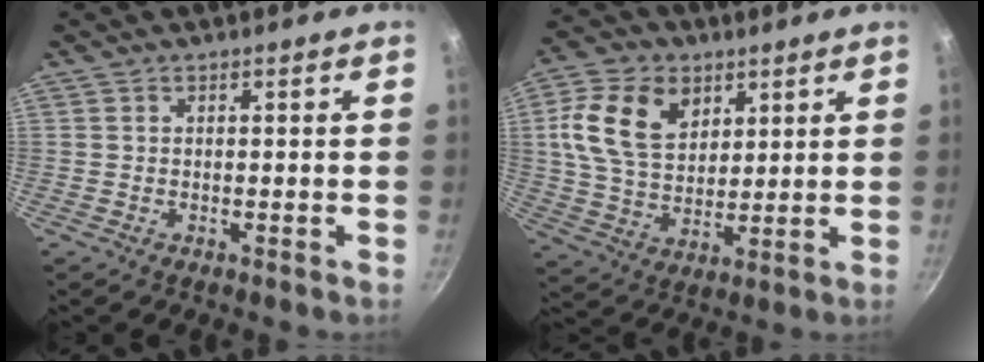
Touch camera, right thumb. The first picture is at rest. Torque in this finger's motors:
{"motor_torque": [-0.84, 1.16, 0.27, -0.07, 0.10]}